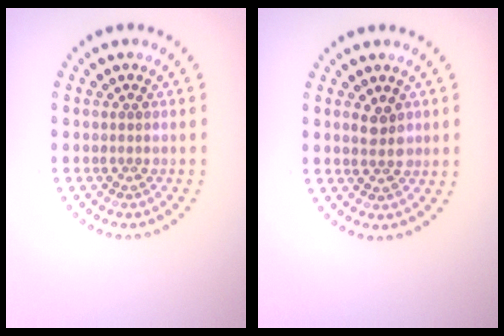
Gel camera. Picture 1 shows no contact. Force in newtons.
{"total": 2.0, "press": 2.0, "slide": 0.4}